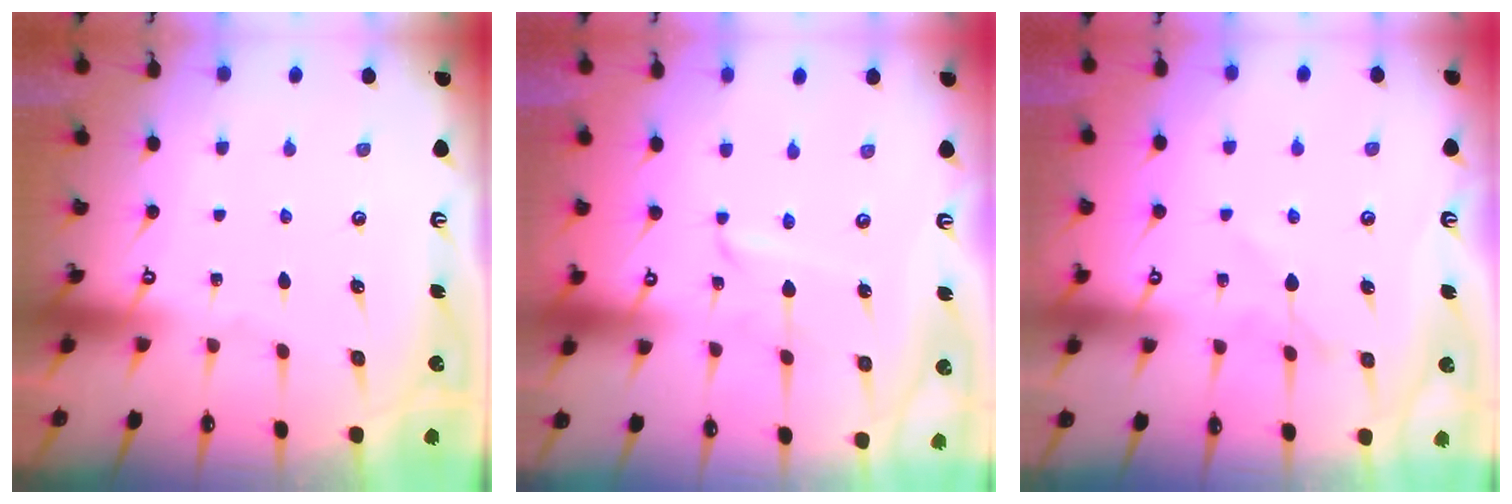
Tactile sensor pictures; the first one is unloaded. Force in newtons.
{"total": 1.5, "press": 1.5, "slide": 0.2}
{"total": 6.3, "press": 6.2, "slide": 0.8}